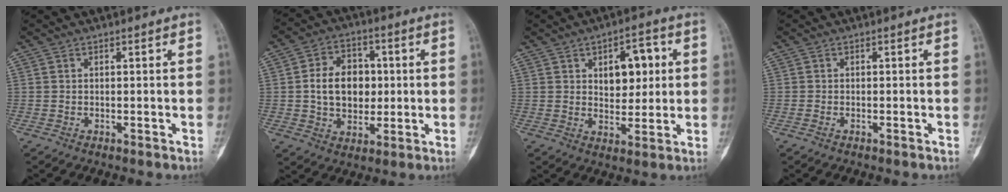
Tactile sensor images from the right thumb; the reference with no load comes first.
{"total": 11.7, "force": [0.6, 8.7, 7.8], "torque": [-0.090, 0.012, 0.011]}
{"total": 9.1, "force": [2.4, 5.4, 6.9], "torque": [-0.058, -0.004, 0.037]}
{"total": 0.5, "force": [-0.4, 0.2, 0.3], "torque": [-0.010, 0.003, -0.007]}